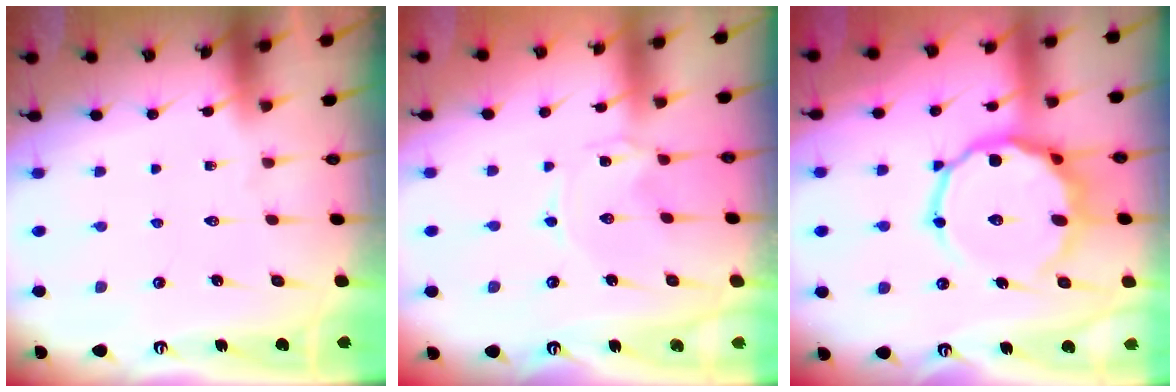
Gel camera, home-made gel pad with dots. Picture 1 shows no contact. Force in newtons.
{"total": 0.0}
{"total": 13.8, "press": 13.6, "slide": 2.0}